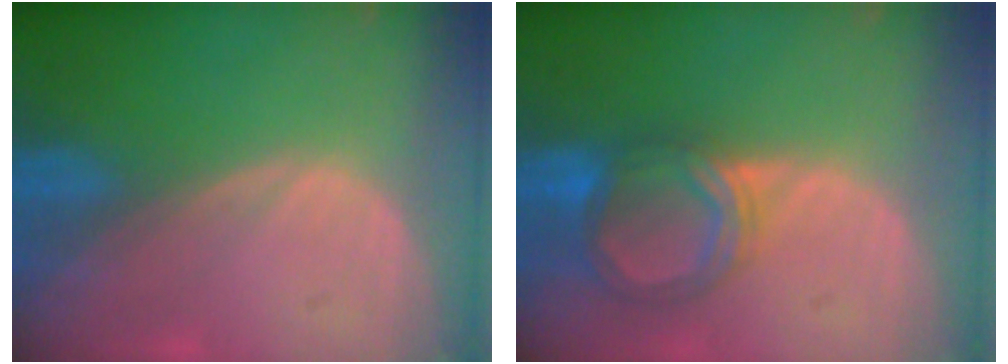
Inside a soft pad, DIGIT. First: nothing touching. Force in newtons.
{"total": 5.6, "press": 5.6, "slide": 0.3}